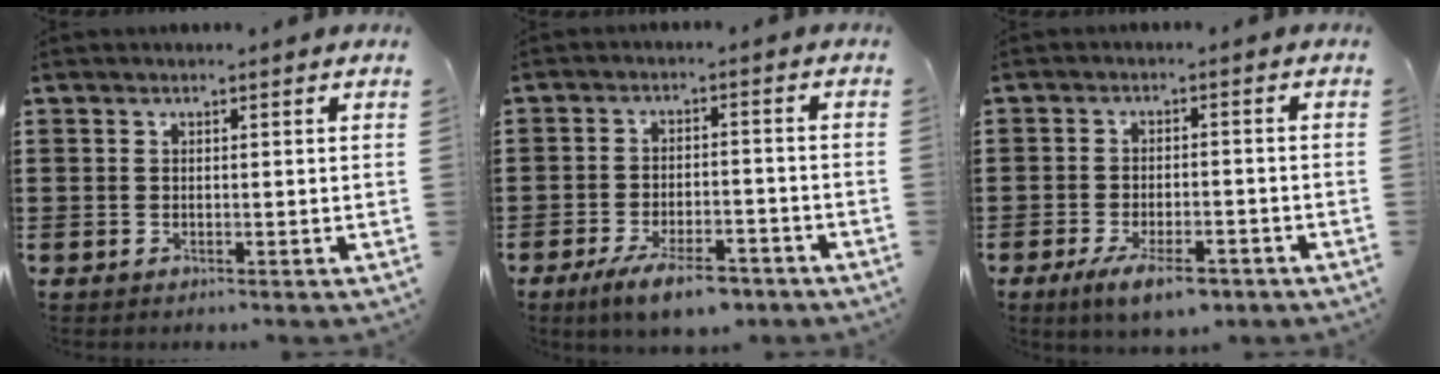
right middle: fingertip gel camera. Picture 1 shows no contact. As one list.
[{"total": 6.6, "force": [-5.0, 1.6, 4.0], "torque": [-0.074, 0.001, -0.089]}, {"total": 5.4, "force": [-3.7, 1.5, 3.6], "torque": [-0.069, -0.001, -0.068]}]